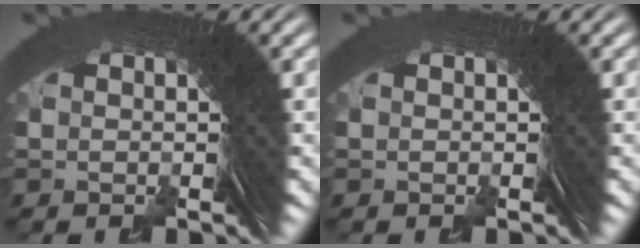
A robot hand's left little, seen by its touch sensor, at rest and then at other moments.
{"total": 0.0}